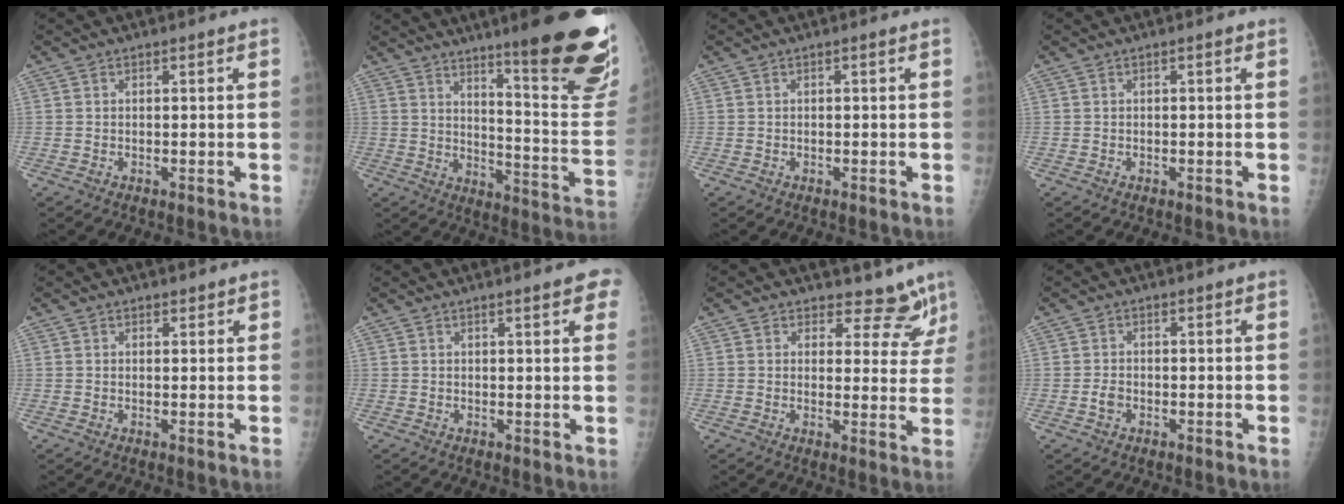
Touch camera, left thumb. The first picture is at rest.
{"total": 24.1, "force": [15.5, 3.4, 18.2], "torque": [-0.212, -0.097, 0.212]}
{"total": 0.0}
{"total": 0.0}
{"total": 1.3, "force": [1.0, 0.9, 0.1], "torque": [0.018, -0.005, 0.008]}
{"total": 5.3, "force": [3.3, 1.2, 3.9], "torque": [-0.027, -0.003, 0.035]}
{"total": 8.1, "force": [7.3, 3.4, 0.5], "torque": [0.034, -0.053, 0.073]}
{"total": 1.9, "force": [-0.6, 1.4, 1.1], "torque": [-0.014, 0.003, -0.012]}